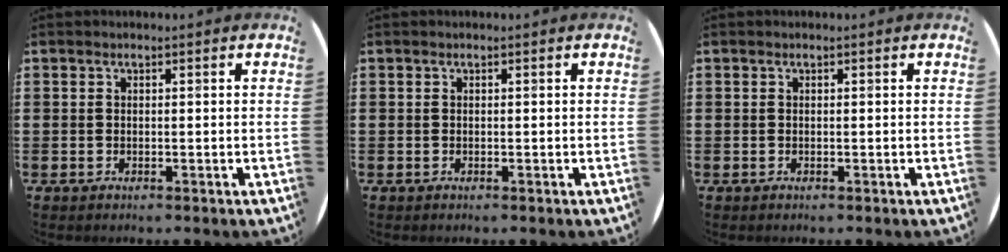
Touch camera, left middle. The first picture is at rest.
{"total": 0.0}
{"total": 0.0}